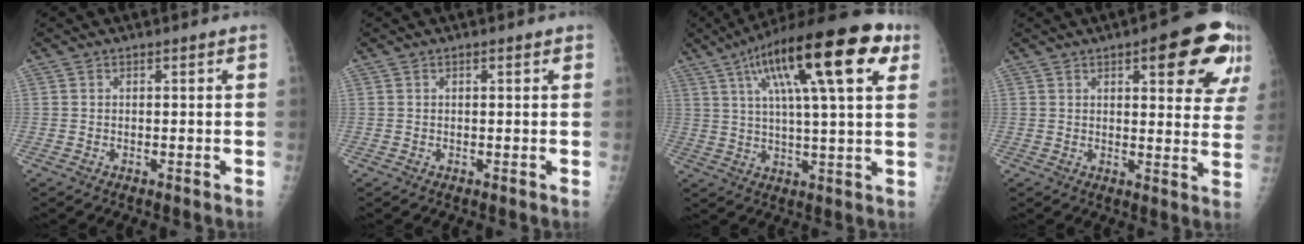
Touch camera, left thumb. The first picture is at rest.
{"total": 0.7, "force": [0.4, 0.2, 0.6], "torque": [-0.010, 0.001, 0.004]}
{"total": 23.1, "force": [9.7, 6.1, 20.0], "torque": [-0.302, 0.014, 0.148]}
{"total": 15.4, "force": [7.2, 5.1, 12.6], "torque": [-0.120, -0.025, 0.085]}